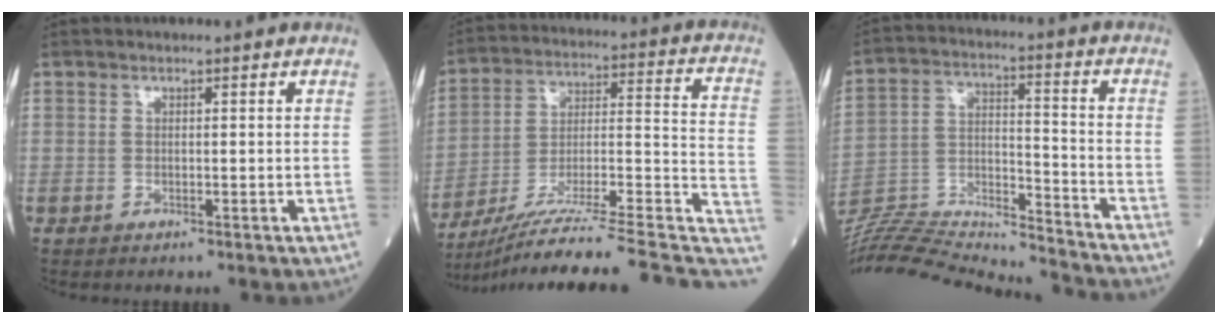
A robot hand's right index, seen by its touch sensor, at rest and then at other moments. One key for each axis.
{"total": 26.6, "fx": -20.9, "fy": 0.7, "fz": 16.4, "tx": -0.187, "ty": 0.008, "tz": -0.317}
{"total": 23.4, "fx": -22.4, "fy": 0.7, "fz": 6.5, "tx": -0.150, "ty": -0.001, "tz": -0.356}